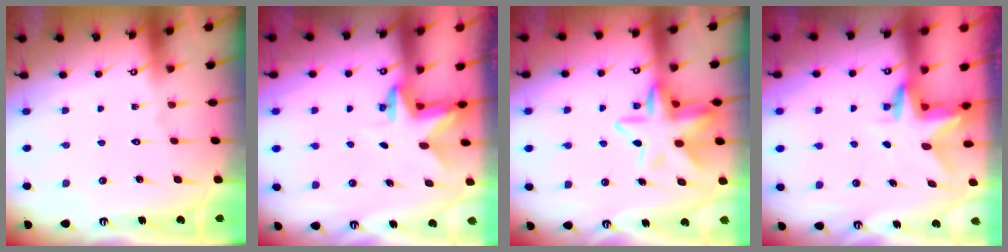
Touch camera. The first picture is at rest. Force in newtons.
{"total": 2.4, "press": 2.3, "slide": 0.4}
{"total": 12.7, "press": 12.6, "slide": 1.8}
{"total": 2.9, "press": 2.9, "slide": 0.3}